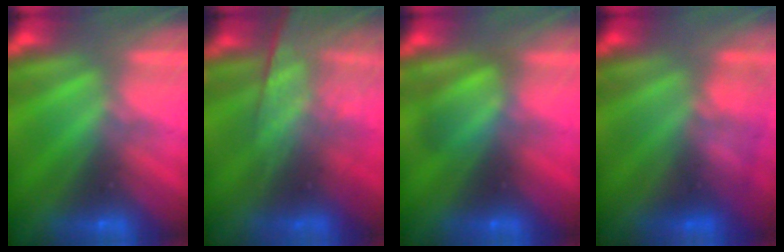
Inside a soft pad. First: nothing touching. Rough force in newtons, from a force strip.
{"total": 9.0}
{"total": 2.4}
{"total": 4.6}